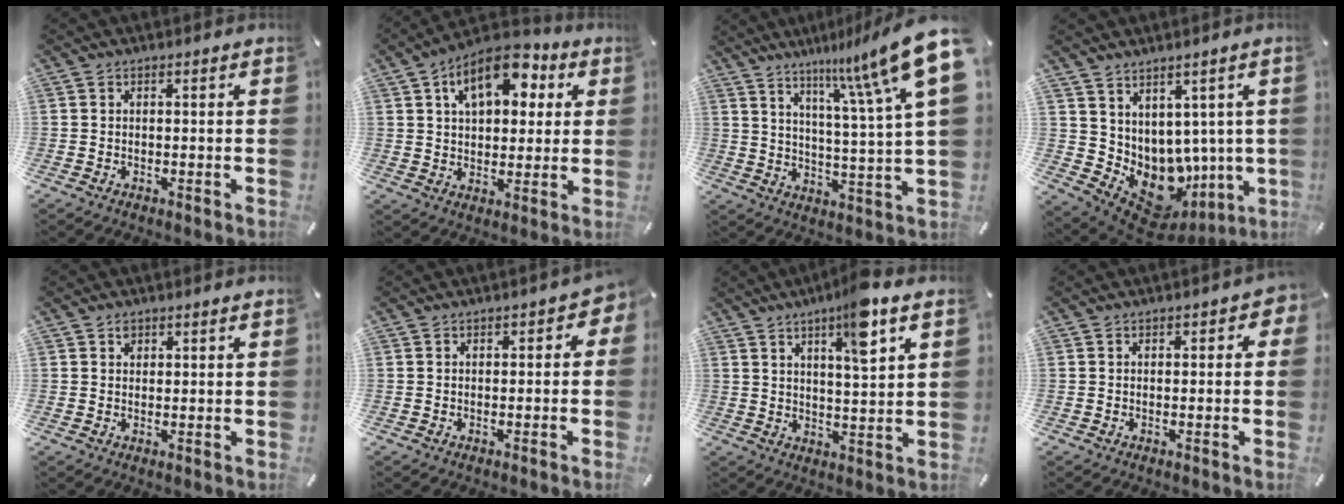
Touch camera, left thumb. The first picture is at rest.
{"total": 13.8, "force": [6.1, 8.6, 8.9], "torque": [-0.132, -0.015, 0.107]}
{"total": 17.8, "force": [10.8, 2.2, 13.9], "torque": [-0.222, -0.067, 0.164]}
{"total": 9.5, "force": [-0.5, 8.5, 4.4], "torque": [-0.066, -0.049, 0.014]}
{"total": 1.0, "force": [0.7, 0.6, 0.4], "torque": [-0.001, -0.004, 0.012]}
{"total": 2.1, "force": [-0.4, 1.4, 1.5], "torque": [-0.021, 0.004, -0.010]}
{"total": 9.6, "force": [5.9, 1.4, 7.4], "torque": [-0.116, -0.028, 0.095]}
{"total": 1.5, "force": [0.0, 0.9, 1.2], "torque": [-0.015, 0.003, -0.003]}